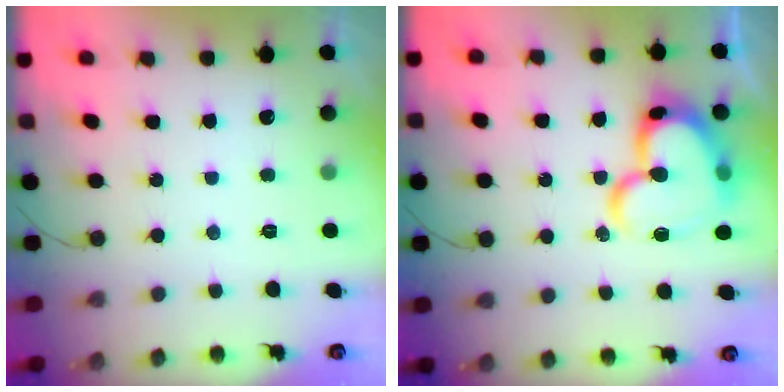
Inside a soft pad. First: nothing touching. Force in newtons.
{"total": 21.5, "press": 21.4, "slide": 2.1}